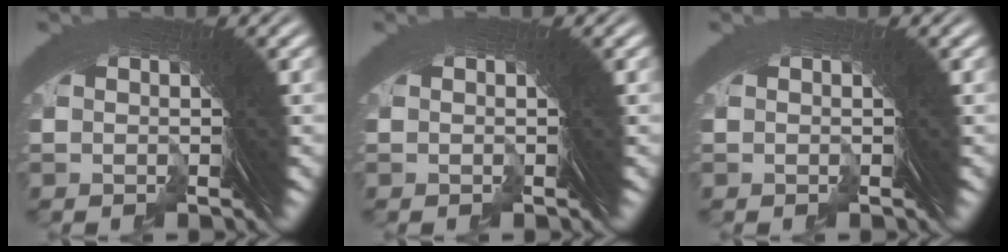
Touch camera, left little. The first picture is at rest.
{"total": 0.0}
{"total": 0.0}